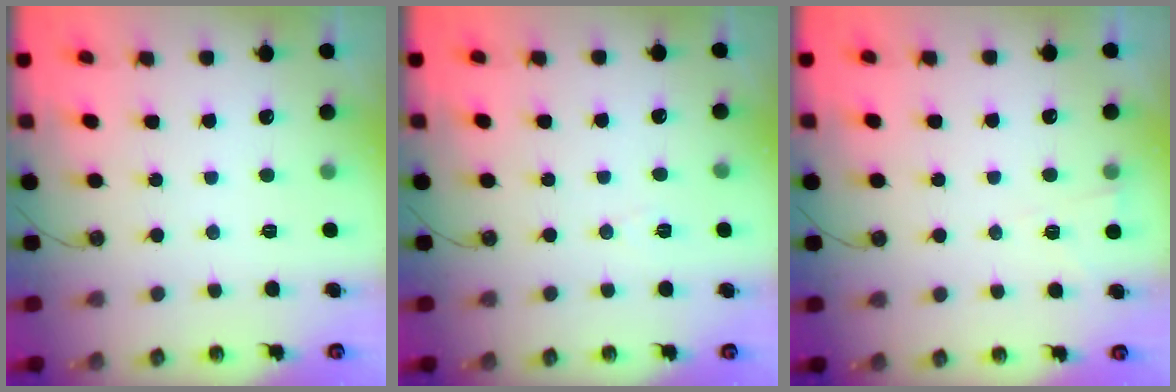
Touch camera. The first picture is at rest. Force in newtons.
{"total": 5.2, "press": 2.7, "slide": 4.5}
{"total": 2.6, "press": 2.1, "slide": 1.5}